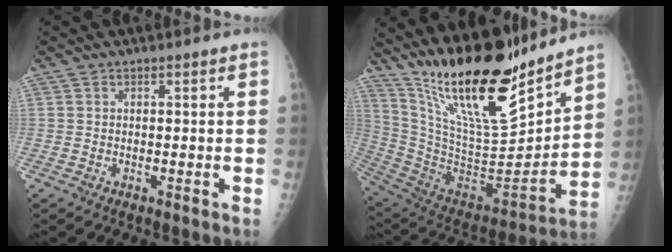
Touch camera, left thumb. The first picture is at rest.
{"total": 25.7, "force": [20.2, 6.2, 14.7], "torque": [-0.211, -0.118, 0.354]}